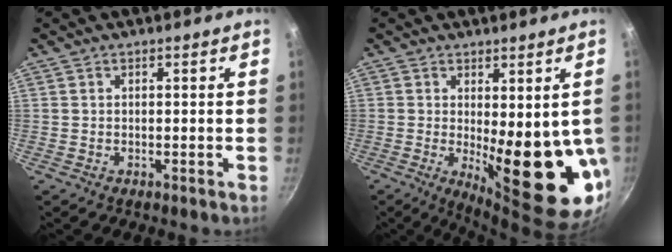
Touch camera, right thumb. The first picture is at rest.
{"total": 15.9, "force": [-1.0, 5.5, 14.9], "torque": [-0.177, -0.037, 0.003]}